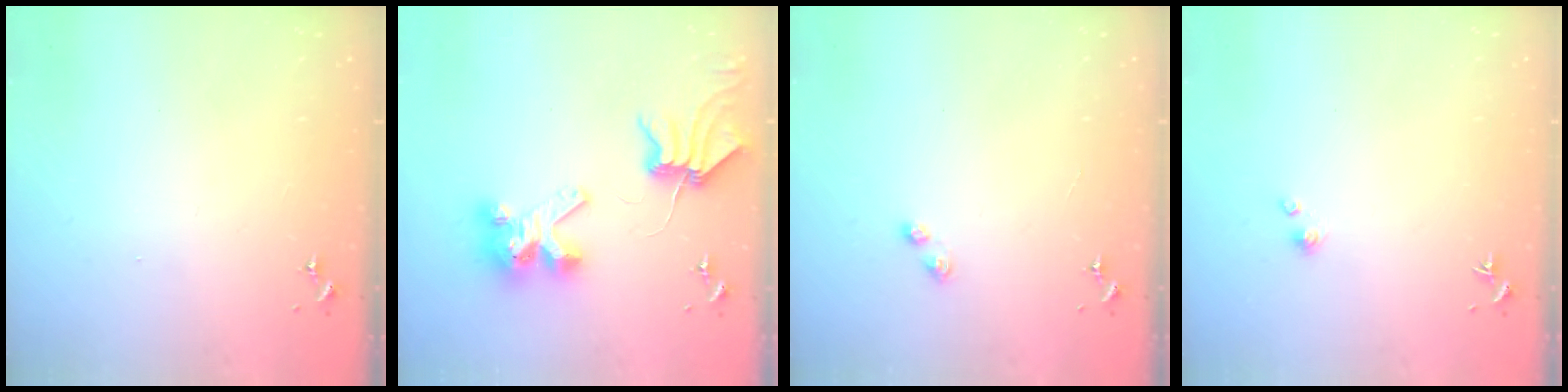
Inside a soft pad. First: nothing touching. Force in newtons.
{"total": 9.8, "press": 9.7, "slide": 1.3}
{"total": 2.8, "press": 2.8, "slide": 0.3}
{"total": 2.1, "press": 2.1, "slide": 0.2}